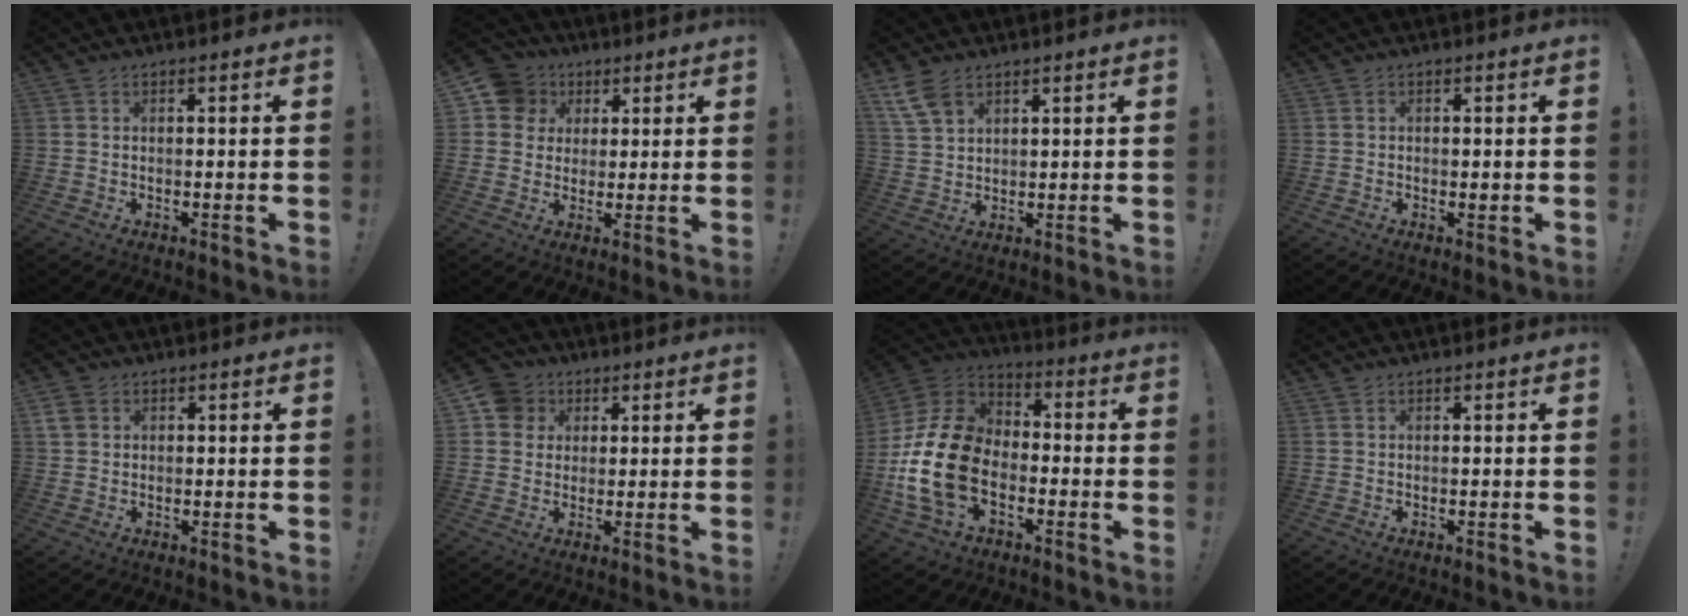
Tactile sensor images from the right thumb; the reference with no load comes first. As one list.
[{"total": 10.3, "force": [3.5, 9.2, 2.8], "torque": [-0.032, -0.013, 0.072]}, {"total": 7.2, "force": [4.5, 4.0, 4.0], "torque": [-0.079, -0.018, 0.087]}, {"total": 0.8, "force": [-0.2, 0.5, 0.6], "torque": [-0.011, 0.002, -0.003]}, {"total": 3.6, "force": [1.8, 2.8, 1.3], "torque": [-0.020, 0.002, 0.036]}, {"total": 7.5, "force": [2.3, 6.9, 1.9], "torque": [-0.027, -0.004, 0.049]}, {"total": 18.6, "force": [-4.7, 12.9, 12.5], "torque": [-0.242, 0.033, -0.075]}, {"total": 0.0}]